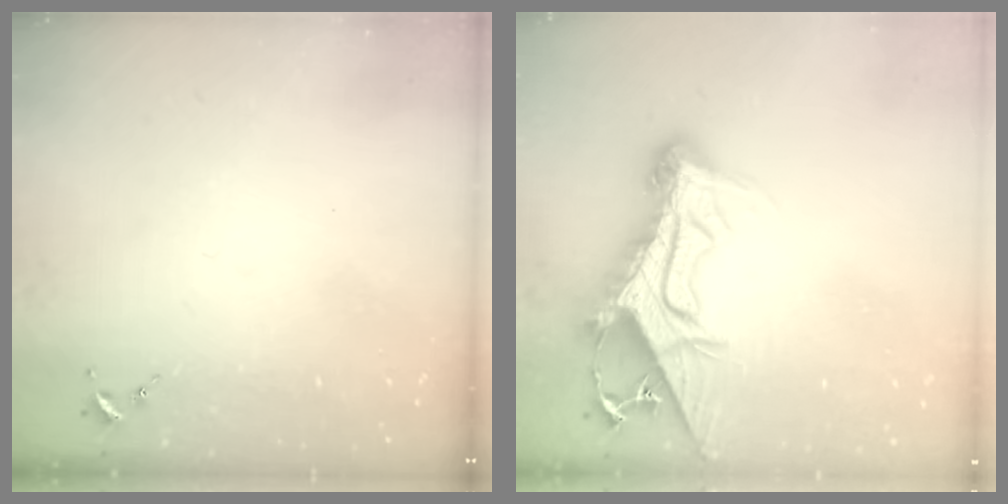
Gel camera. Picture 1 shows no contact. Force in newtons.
{"total": 18.1, "press": 18.0, "slide": 1.6}